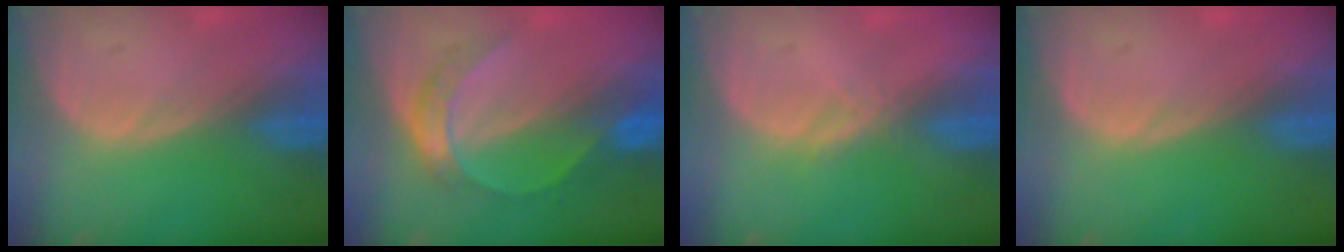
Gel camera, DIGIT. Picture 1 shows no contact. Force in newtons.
{"total": 5.9, "press": 5.9, "slide": 0.2}
{"total": 1.5, "press": 1.3, "slide": 0.8}
{"total": 0.0}